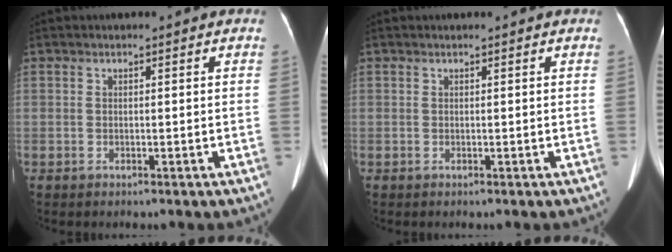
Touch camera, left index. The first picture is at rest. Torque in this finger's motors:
{"motor_torque": [0.37, -0.98, -0.02, -0.01]}